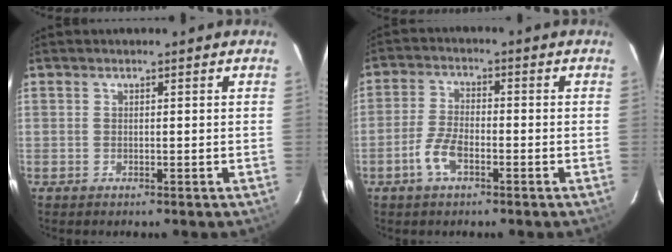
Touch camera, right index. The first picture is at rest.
{"total": 5.3, "force": [-2.8, 2.1, 4.0], "torque": [-0.090, 0.004, -0.054]}